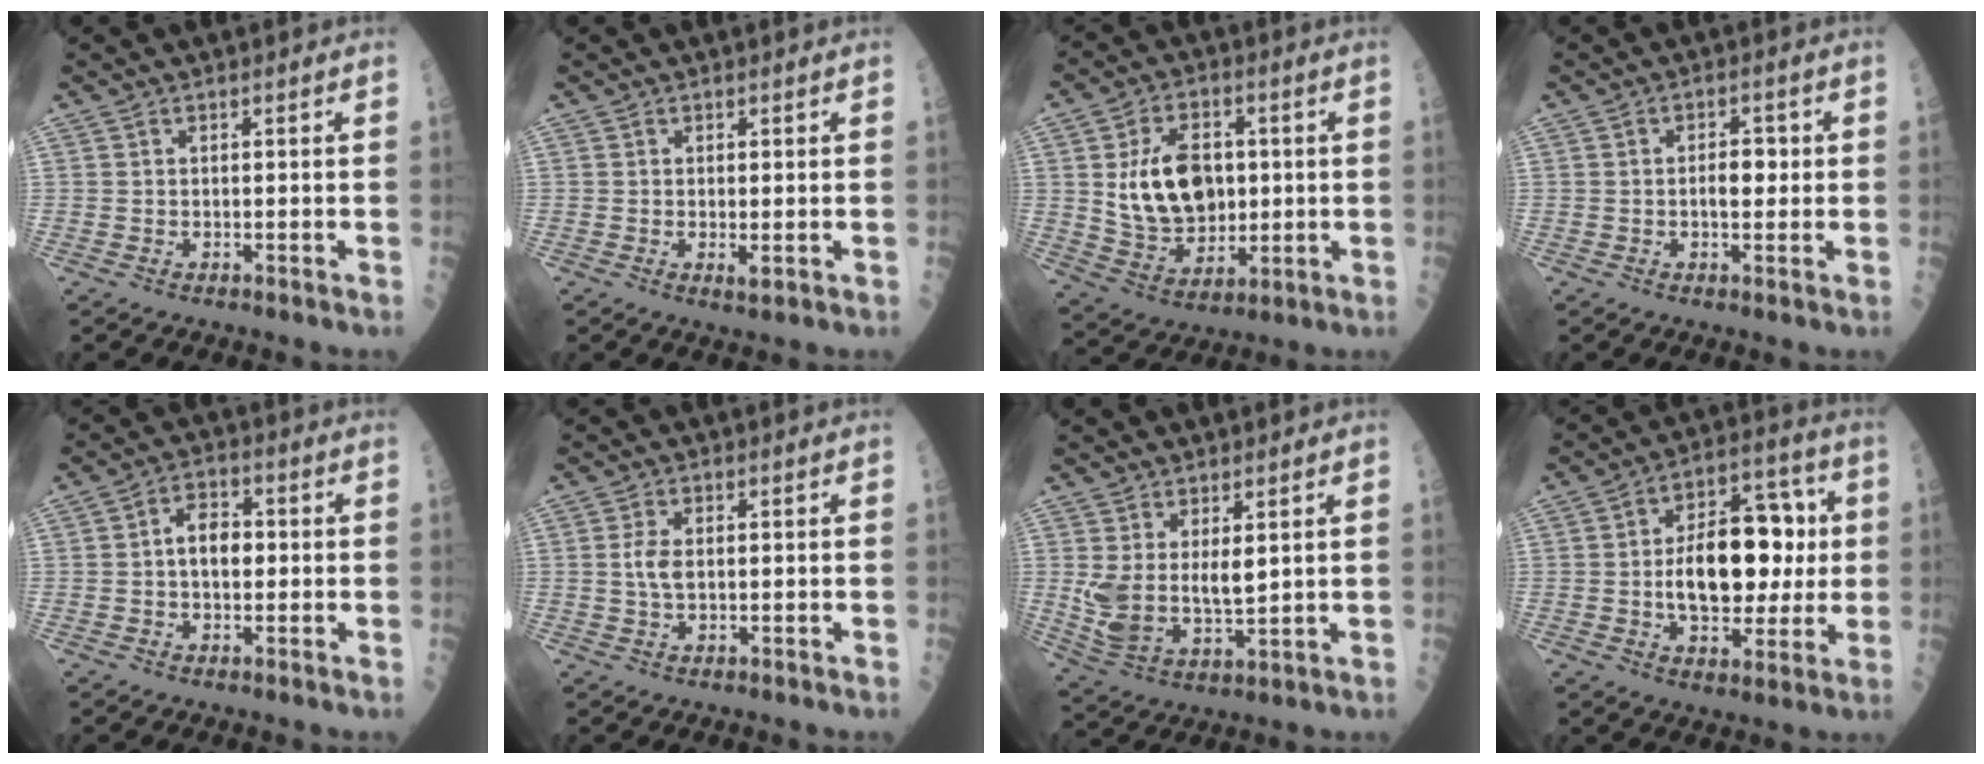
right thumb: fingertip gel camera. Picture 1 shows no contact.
{"total": 1.7, "force": [-0.2, 0.6, 1.5], "torque": [-0.027, -0.006, -0.001]}
{"total": 14.7, "force": [1.8, 9.8, 10.8], "torque": [-0.150, -0.006, 0.041]}
{"total": 3.9, "force": [0.0, 2.2, 3.3], "torque": [-0.041, 0.004, -0.002]}
{"total": 5.9, "force": [-0.1, 3.8, 4.6], "torque": [-0.058, 0.016, -0.009]}
{"total": 3.2, "force": [0.2, 1.6, 2.8], "torque": [-0.055, -0.001, 0.003]}
{"total": 9.1, "force": [2.3, 4.4, 7.6], "torque": [-0.147, -0.023, 0.060]}
{"total": 18.6, "force": [0.3, 10.7, 15.2], "torque": [-0.194, 0.023, 0.007]}